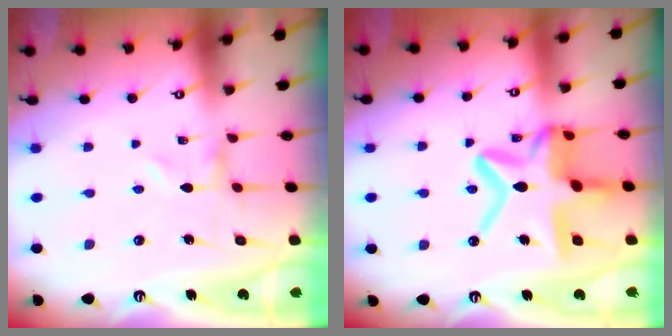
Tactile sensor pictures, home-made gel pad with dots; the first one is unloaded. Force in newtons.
{"total": 19.4, "press": 19.4, "slide": 1.8}